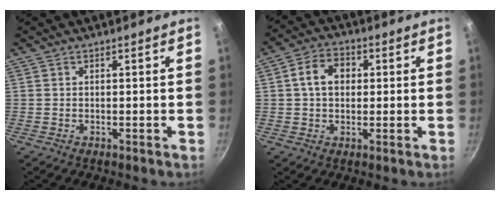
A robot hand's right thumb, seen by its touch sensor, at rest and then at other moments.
{"total": 7.3, "force": [1.1, 5.5, 4.7], "torque": [-0.060, 0.014, 0.009]}